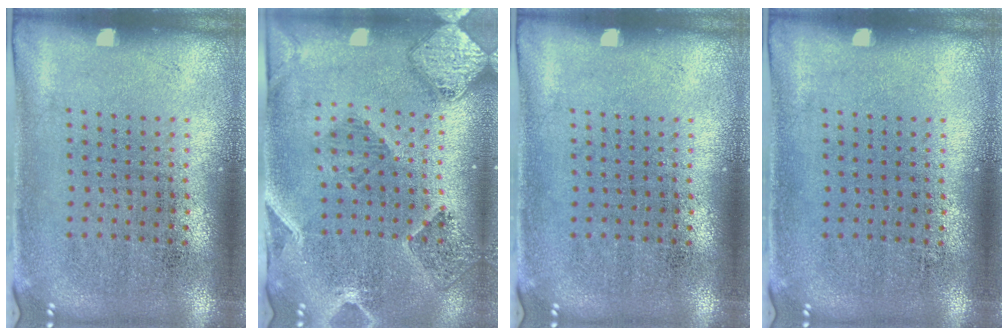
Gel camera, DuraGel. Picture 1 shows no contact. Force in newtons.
{"total": 1.6, "press": 1.6, "slide": 0.3}
{"total": 0.0}
{"total": 0.0}